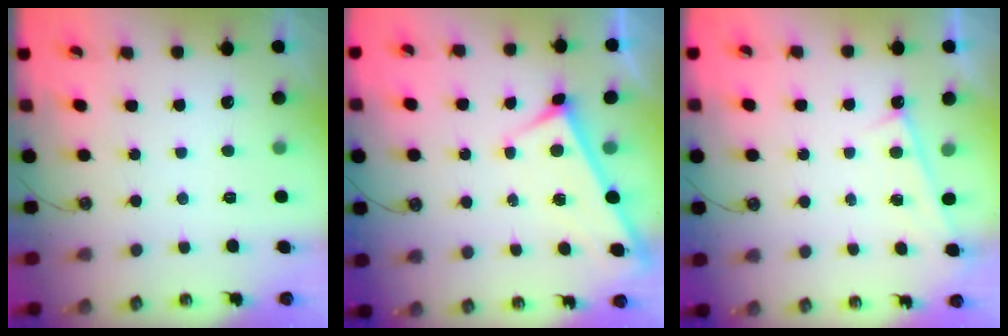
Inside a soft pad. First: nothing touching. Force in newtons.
{"total": 3.1, "press": 3.1, "slide": 0.3}
{"total": 0.8, "press": 0.7, "slide": 0.4}